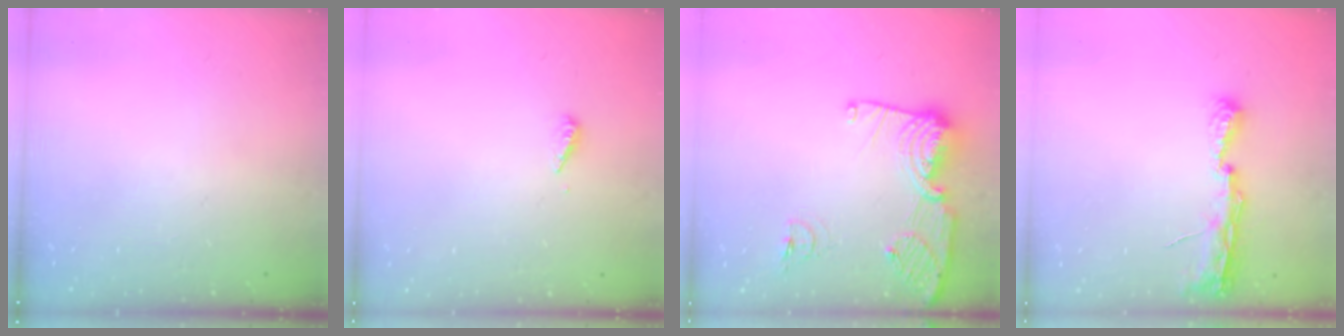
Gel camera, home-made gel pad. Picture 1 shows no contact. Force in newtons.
{"total": 2.8, "press": 2.8, "slide": 0.2}
{"total": 13.9, "press": 13.8, "slide": 1.5}
{"total": 7.6, "press": 7.5, "slide": 0.6}